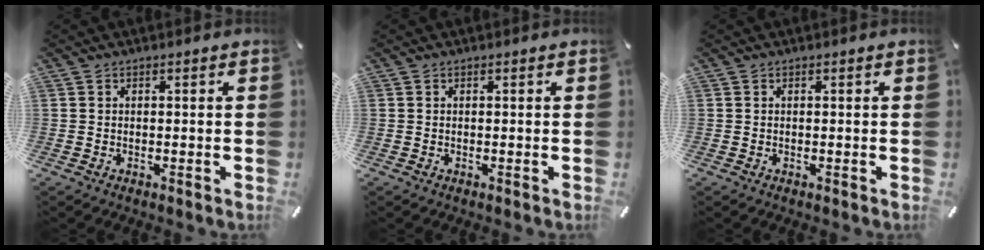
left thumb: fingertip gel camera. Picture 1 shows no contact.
{"total": 0.0}
{"total": 0.0}